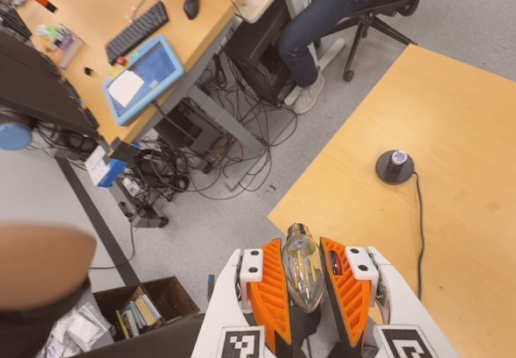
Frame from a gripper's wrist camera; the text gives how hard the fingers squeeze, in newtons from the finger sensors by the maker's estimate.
{"total": 11.9, "left": 11.4, "right": 12.4}